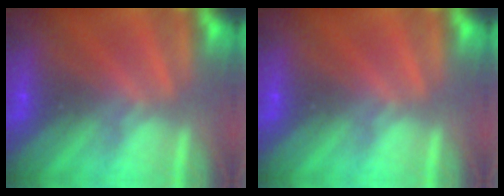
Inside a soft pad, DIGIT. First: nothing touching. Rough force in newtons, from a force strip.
{"total": 0.0}